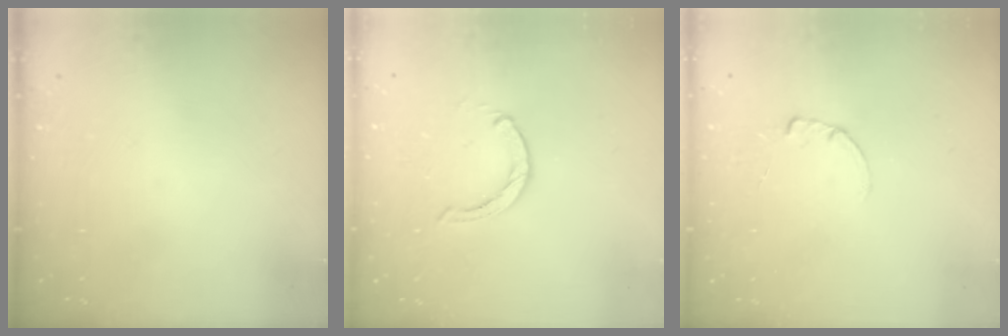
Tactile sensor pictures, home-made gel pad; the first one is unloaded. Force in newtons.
{"total": 0.0}
{"total": 0.6, "press": 0.6, "slide": 0.1}